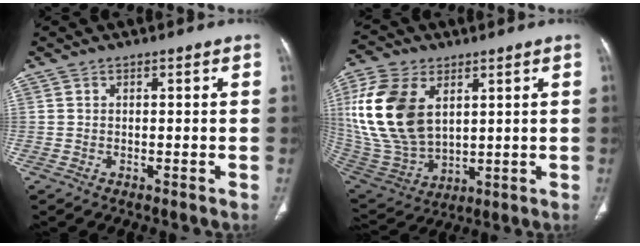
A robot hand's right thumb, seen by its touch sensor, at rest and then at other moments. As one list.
[{"total": 21.0, "force": [5.6, 13.2, 15.4], "torque": [-0.319, -0.025, 0.120]}]